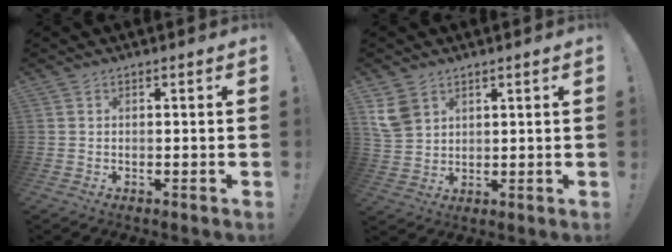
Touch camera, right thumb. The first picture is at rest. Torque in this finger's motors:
{"motor_torque": [0.00, 0.01, 0.16, 0.01, 0.00]}